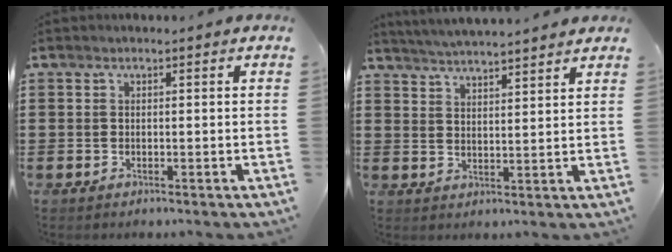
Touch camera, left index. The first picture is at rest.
{"total": 3.9, "force": [3.8, -0.6, 0.3], "torque": [-0.020, -0.020, 0.067]}